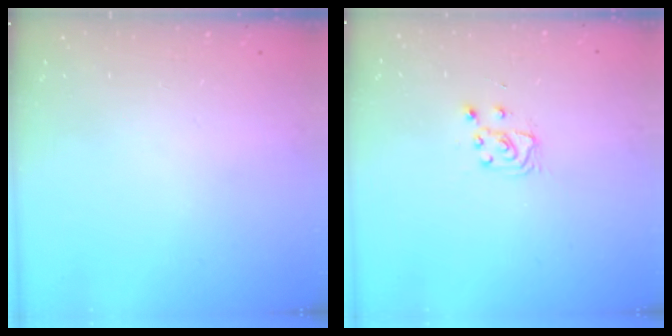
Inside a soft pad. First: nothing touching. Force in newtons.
{"total": 4.9, "press": 4.9, "slide": 0.5}